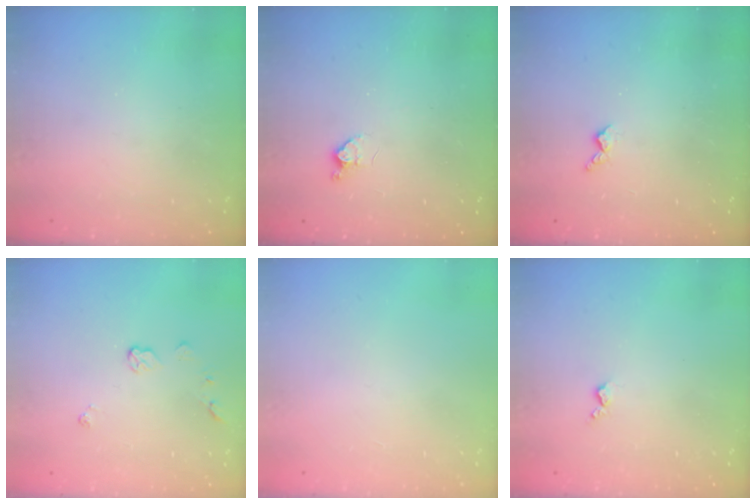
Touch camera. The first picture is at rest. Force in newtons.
{"total": 6.4, "press": 6.4, "slide": 0.7}
{"total": 3.4, "press": 3.3, "slide": 0.6}
{"total": 4.7, "press": 4.7, "slide": 0.6}
{"total": 0.0}
{"total": 4.3, "press": 4.2, "slide": 0.5}